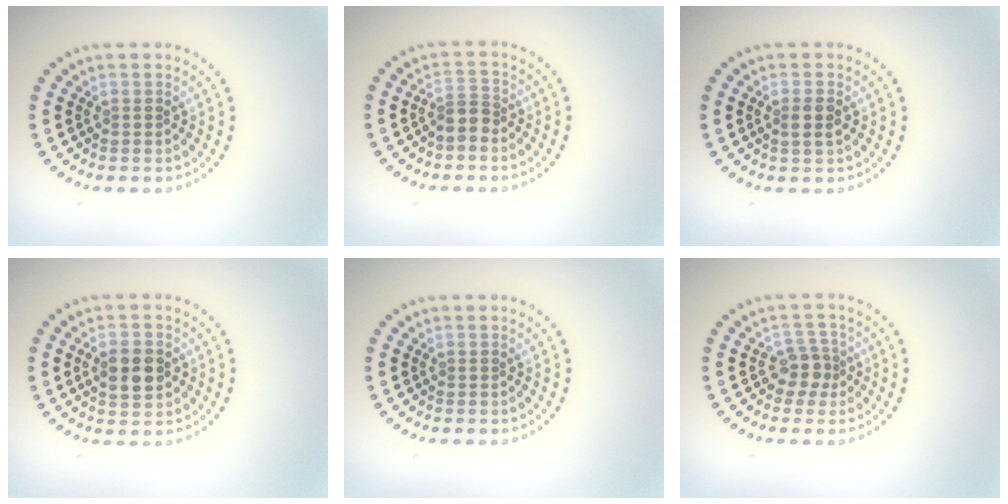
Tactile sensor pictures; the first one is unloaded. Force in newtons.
{"total": 1.8, "press": 1.4, "slide": 1.2}
{"total": 1.5, "press": 1.5, "slide": 0.5}
{"total": 3.6, "press": 3.6, "slide": 0.1}
{"total": 0.0}
{"total": 2.2, "press": 1.8, "slide": 1.3}